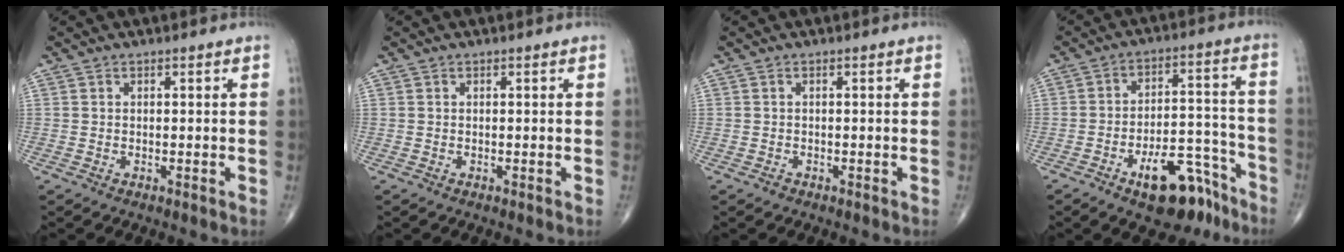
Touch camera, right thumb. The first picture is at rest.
{"total": 0.0}
{"total": 0.6, "force": [-0.5, 0.4, 0.0], "torque": [0.005, 0.001, -0.011]}
{"total": 13.8, "force": [-8.8, 6.0, 8.7], "torque": [-0.095, 0.080, -0.130]}